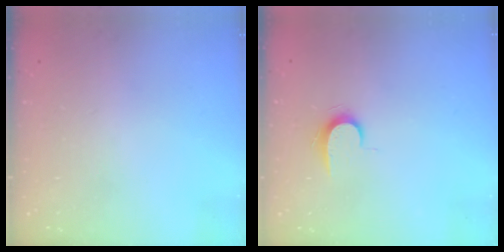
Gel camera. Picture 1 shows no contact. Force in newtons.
{"total": 6.6, "press": 6.6, "slide": 0.7}